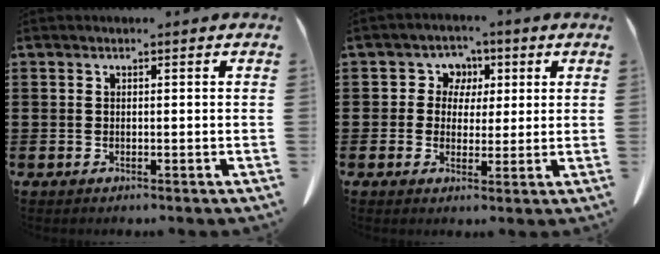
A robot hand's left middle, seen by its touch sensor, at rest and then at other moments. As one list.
[{"total": 4.2, "force": [1.1, 3.9, 0.8], "torque": [-0.032, 0.009, 0.014]}]